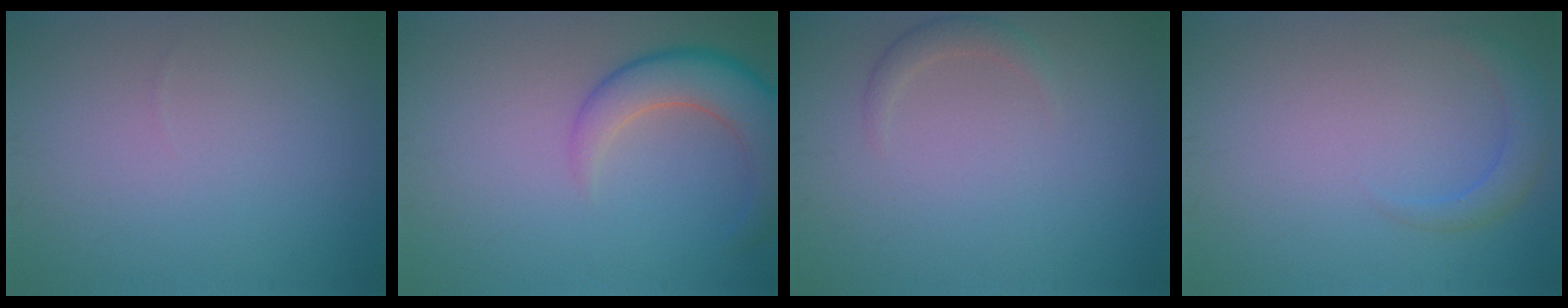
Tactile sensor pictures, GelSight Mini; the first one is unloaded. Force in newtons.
{"total": 5.2, "press": 5.2, "slide": 0.3}
{"total": 1.4, "press": 1.4, "slide": 0.1}
{"total": 1.9, "press": 1.9, "slide": 0.1}